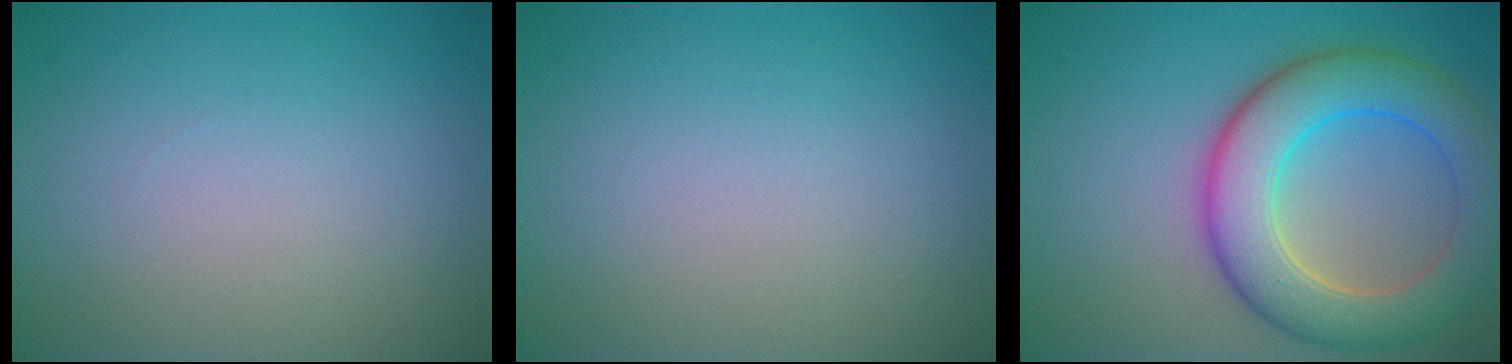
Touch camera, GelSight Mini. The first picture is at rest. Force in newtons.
{"total": 0.0}
{"total": 8.3, "press": 8.3, "slide": 0.5}